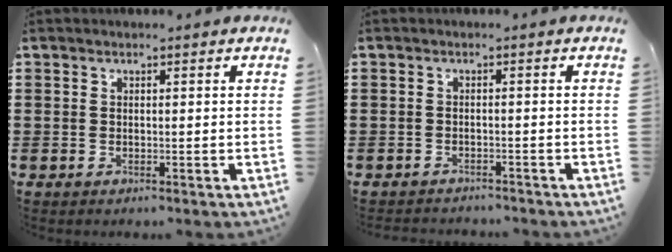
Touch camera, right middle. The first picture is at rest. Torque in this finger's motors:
{"motor_torque": [0.23, 0.14, 0.04, 0.01]}